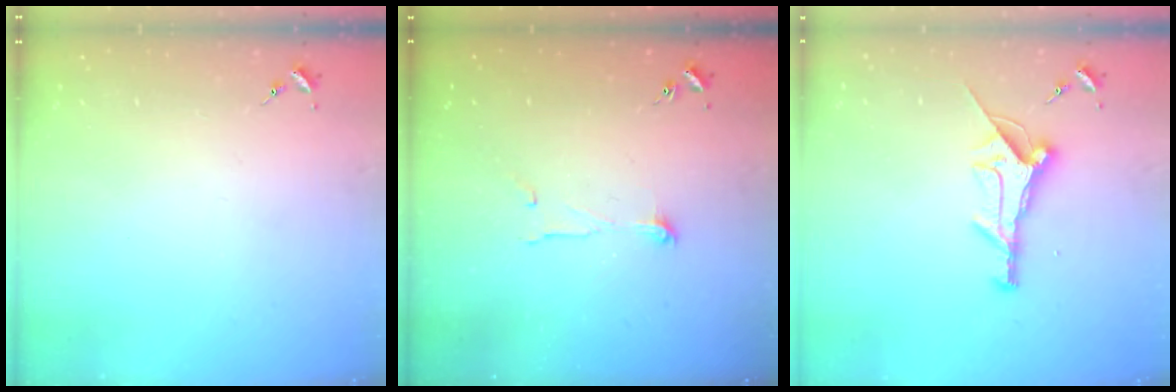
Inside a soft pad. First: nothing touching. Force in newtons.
{"total": 6.3, "press": 6.3, "slide": 0.2}
{"total": 11.7, "press": 11.7, "slide": 0.3}